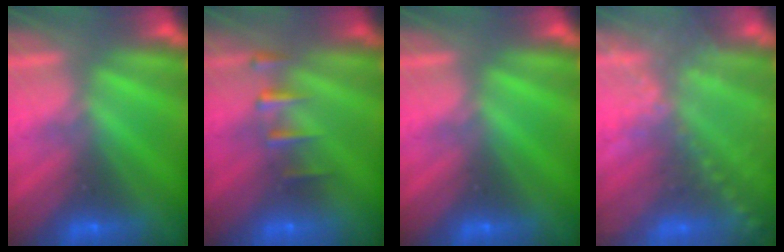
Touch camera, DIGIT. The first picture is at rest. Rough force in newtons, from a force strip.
{"total": 2.3}
{"total": 0.0}
{"total": 6.8}